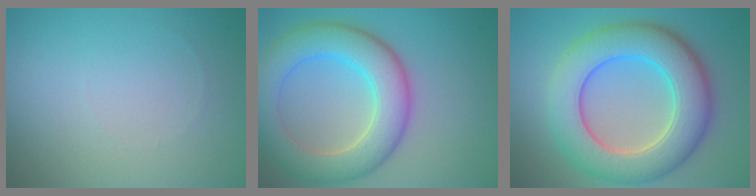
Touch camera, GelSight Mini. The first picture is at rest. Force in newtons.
{"total": 7.7, "press": 7.7, "slide": 0.4}
{"total": 9.5, "press": 9.5, "slide": 0.3}